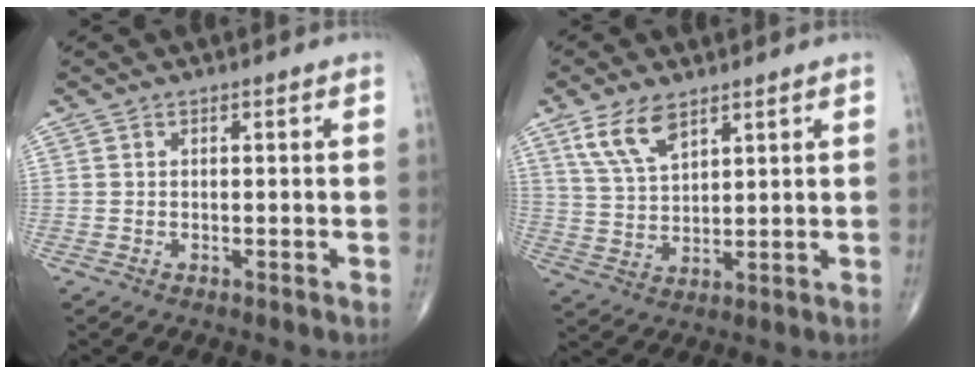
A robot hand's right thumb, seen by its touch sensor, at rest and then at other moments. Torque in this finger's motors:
{"motor_torque": [-0.77, 0.77, 0.90, 0.79, 0.06]}